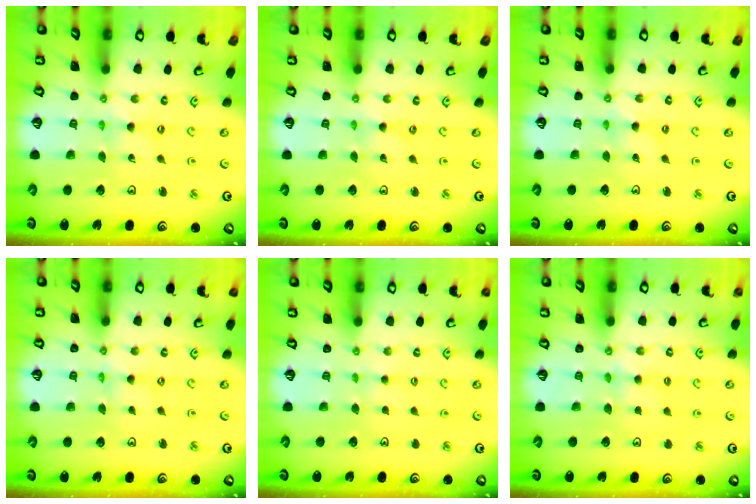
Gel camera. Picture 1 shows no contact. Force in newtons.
{"total": 0.0}
{"total": 1.5, "press": 1.5, "slide": 0.1}
{"total": 0.6, "press": 0.6, "slide": 0.1}
{"total": 2.3, "press": 2.3, "slide": 0.3}
{"total": 4.3, "press": 4.2, "slide": 0.6}